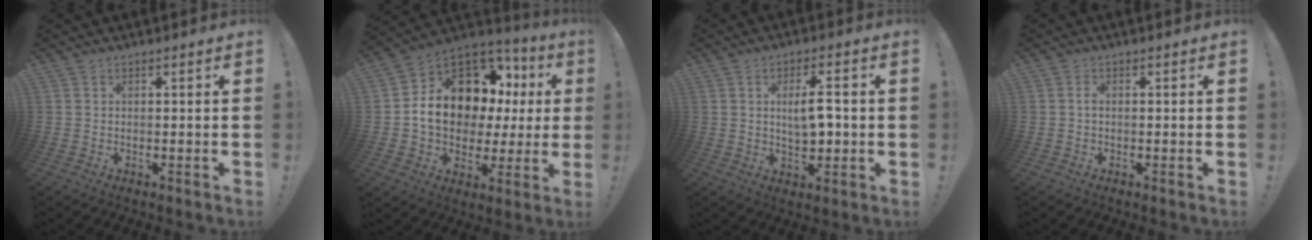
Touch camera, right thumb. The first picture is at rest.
{"total": 14.8, "force": [3.7, 10.9, 9.4], "torque": [-0.147, -0.020, 0.083]}
{"total": 7.4, "force": [0.5, 2.9, 6.8], "torque": [-0.102, 0.002, 0.007]}
{"total": 0.9, "force": [-0.5, 0.6, 0.5], "torque": [-0.017, 0.007, -0.008]}